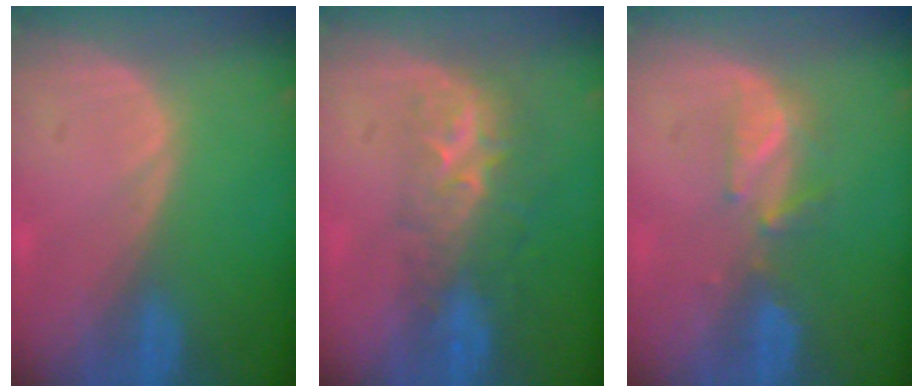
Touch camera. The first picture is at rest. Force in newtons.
{"total": 8.8, "press": 7.2, "slide": 5.1}
{"total": 3.4, "press": 3.3, "slide": 0.7}